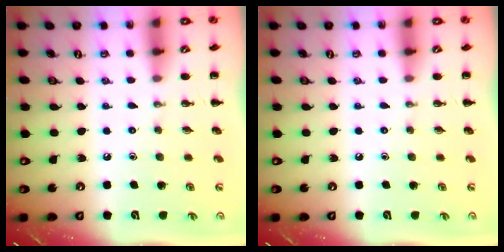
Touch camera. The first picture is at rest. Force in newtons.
{"total": 0.0}